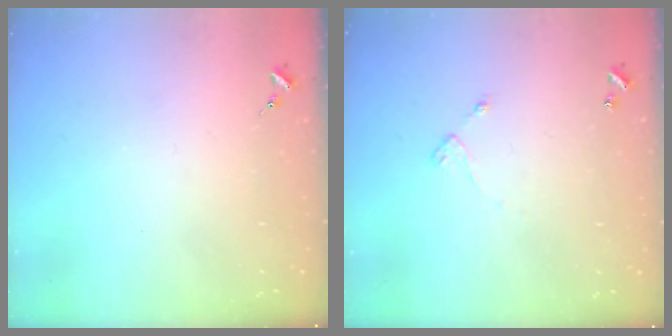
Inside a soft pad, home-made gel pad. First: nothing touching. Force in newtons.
{"total": 4.6, "press": 4.6, "slide": 0.3}